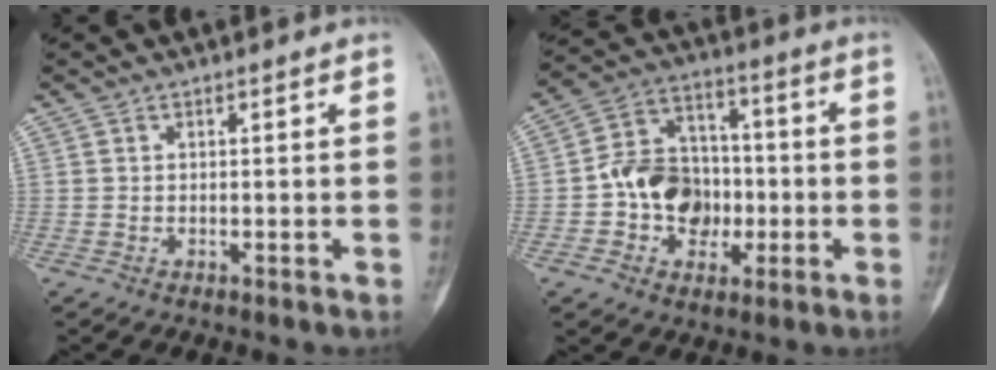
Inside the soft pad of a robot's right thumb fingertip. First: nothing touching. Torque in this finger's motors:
{"motor_torque": [0.40, 0.77, 0.07, -0.07, 0.07]}